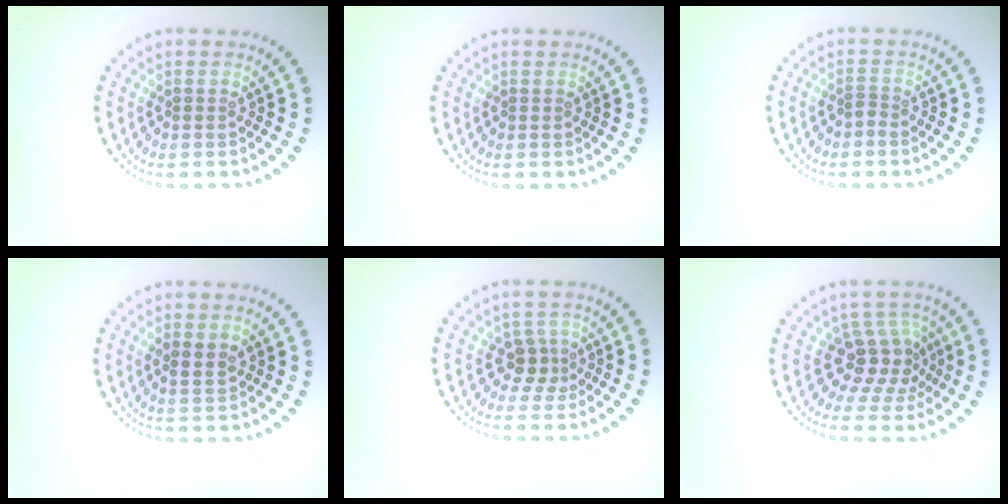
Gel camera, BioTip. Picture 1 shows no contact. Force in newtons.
{"total": 0.0}
{"total": 0.6, "press": 0.3, "slide": 0.5}
{"total": 1.3, "press": 1.3, "slide": 0.5}
{"total": 1.8, "press": 1.4, "slide": 1.2}
{"total": 3.6, "press": 2.8, "slide": 2.2}